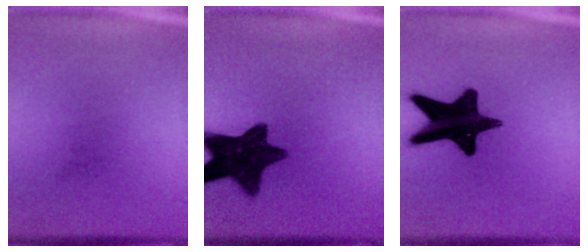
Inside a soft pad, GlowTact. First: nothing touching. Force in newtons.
{"total": 13.0}
{"total": 17.7}